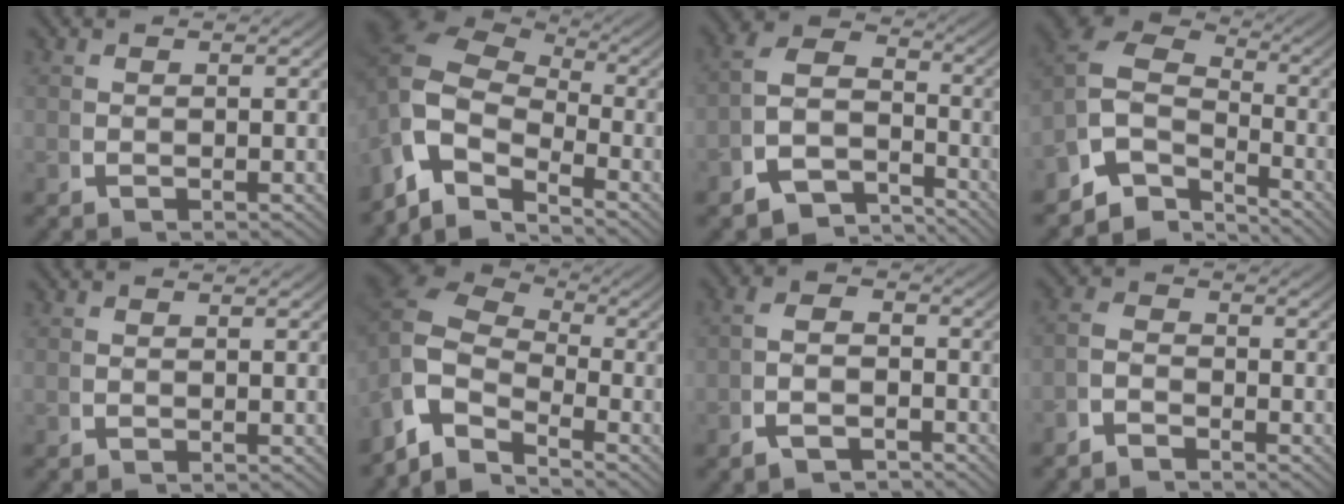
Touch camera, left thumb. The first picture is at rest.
{"total": 12.4, "force": [0.2, 9.2, 8.4], "torque": [-0.176, -0.018, -0.007]}
{"total": 9.7, "force": [-3.1, 7.5, 5.3], "torque": [-0.080, -0.027, -0.061]}
{"total": 11.0, "force": [0.1, 8.4, 7.2], "torque": [-0.144, -0.012, -0.009]}
{"total": 0.0}
{"total": 11.1, "force": [0.6, 8.5, 7.2], "torque": [-0.153, -0.014, -0.003]}
{"total": 3.3, "force": [-2.2, 1.7, 1.6], "torque": [-0.028, -0.008, -0.038]}
{"total": 2.2, "force": [-1.8, 1.1, 0.5], "torque": [-0.004, -0.008, -0.038]}